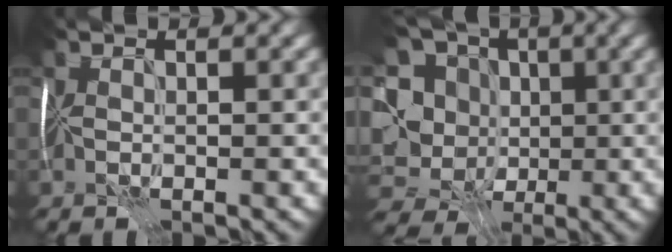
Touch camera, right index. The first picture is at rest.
{"total": 13.0, "force": [-1.0, 11.2, 6.5], "torque": [-0.151, 0.015, -0.027]}